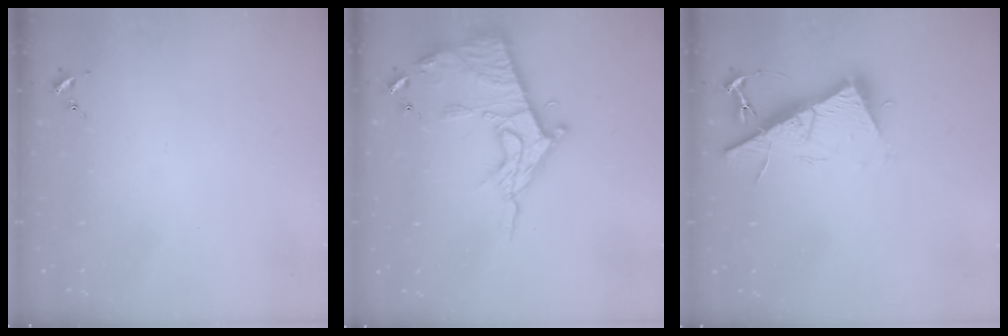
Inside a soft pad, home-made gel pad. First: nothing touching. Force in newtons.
{"total": 16.8, "press": 16.8, "slide": 1.3}
{"total": 14.3, "press": 14.3, "slide": 0.4}